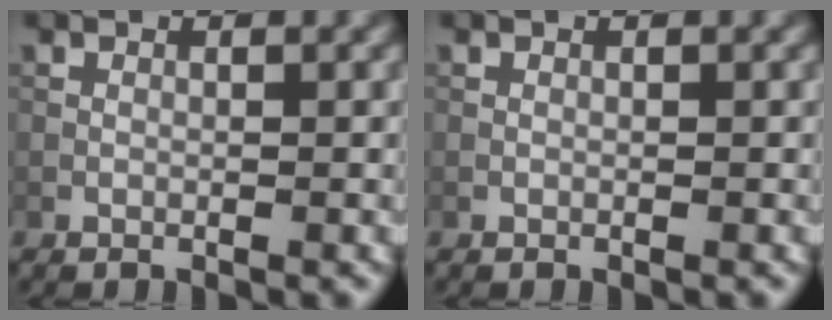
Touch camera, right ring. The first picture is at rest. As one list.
[{"total": 0.0}]